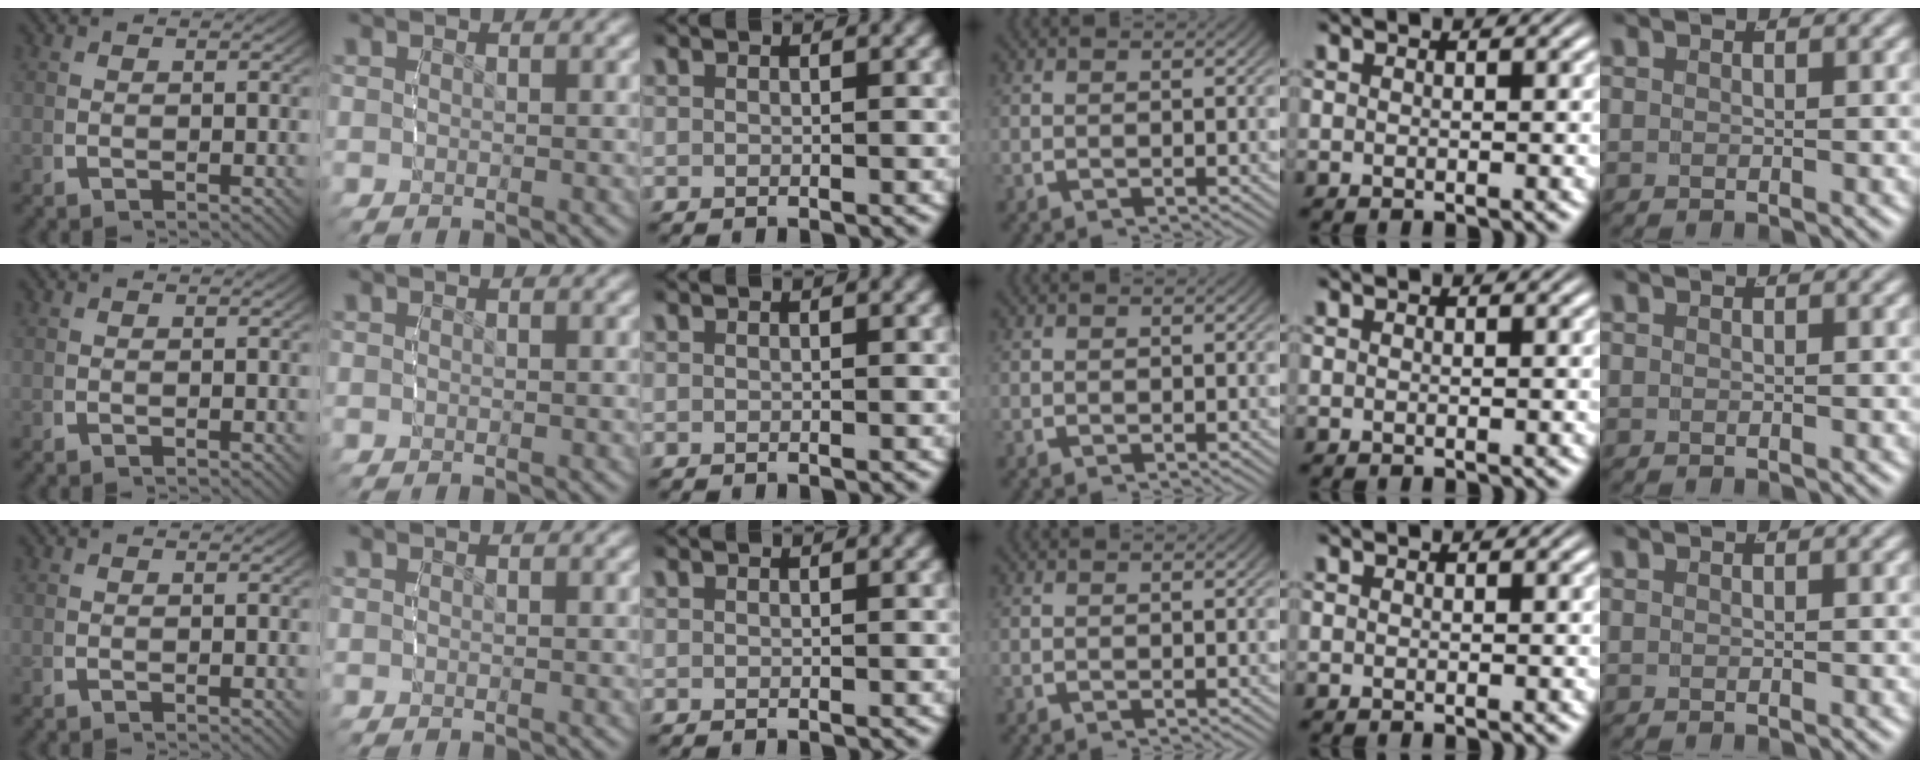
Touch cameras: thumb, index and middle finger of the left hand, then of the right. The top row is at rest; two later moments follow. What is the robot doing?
{"motion": "reach", "object": "button"}